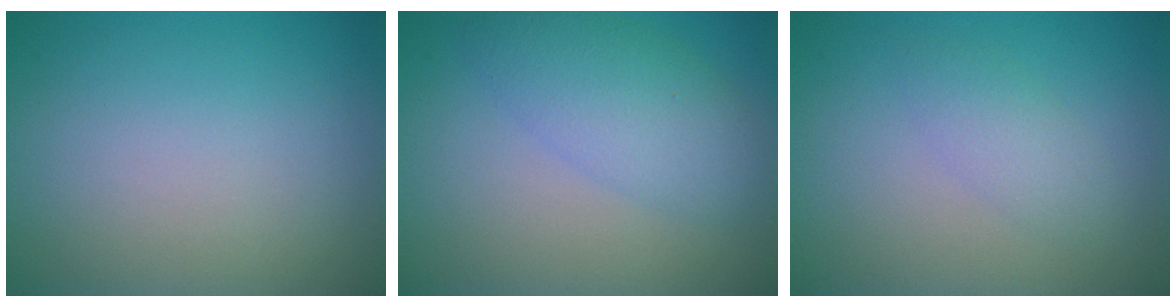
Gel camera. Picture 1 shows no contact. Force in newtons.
{"total": 4.5, "press": 4.5, "slide": 0.1}
{"total": 1.9, "press": 1.9, "slide": 0.2}